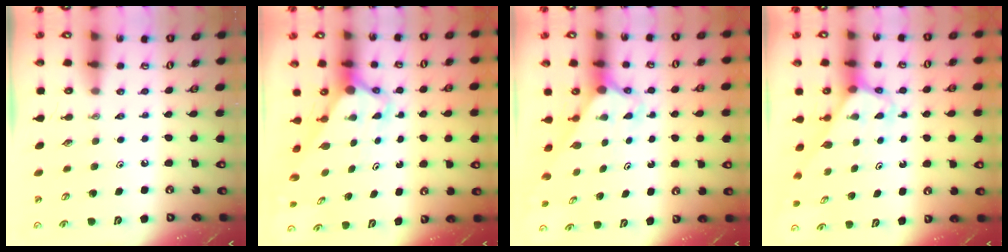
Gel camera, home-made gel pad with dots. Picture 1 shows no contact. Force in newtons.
{"total": 3.6, "press": 3.6, "slide": 0.2}
{"total": 2.5, "press": 2.5, "slide": 0.1}
{"total": 3.1, "press": 3.1, "slide": 0.2}